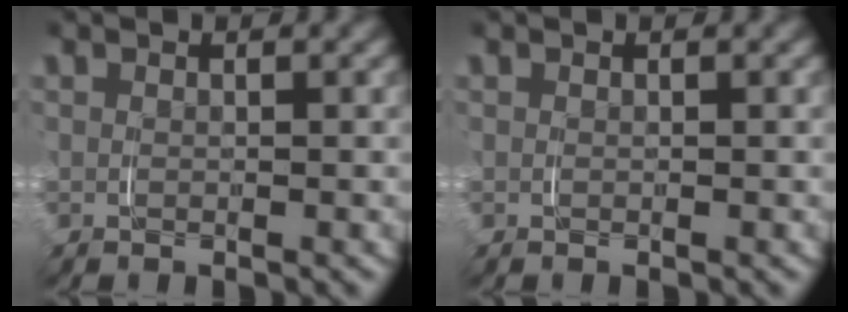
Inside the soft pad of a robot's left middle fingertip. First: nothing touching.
{"total": 0.0}